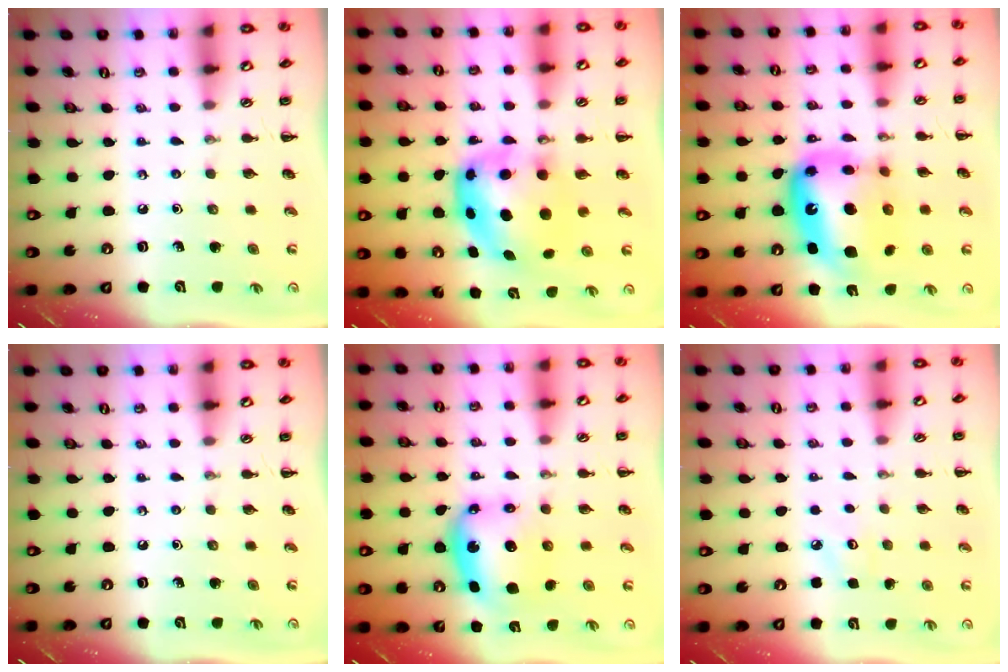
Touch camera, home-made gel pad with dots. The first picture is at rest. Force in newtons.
{"total": 6.9, "press": 6.7, "slide": 1.6}
{"total": 18.9, "press": 18.3, "slide": 4.9}
{"total": 0.0}
{"total": 6.4, "press": 6.3, "slide": 1.3}
{"total": 4.2, "press": 4.0, "slide": 1.3}